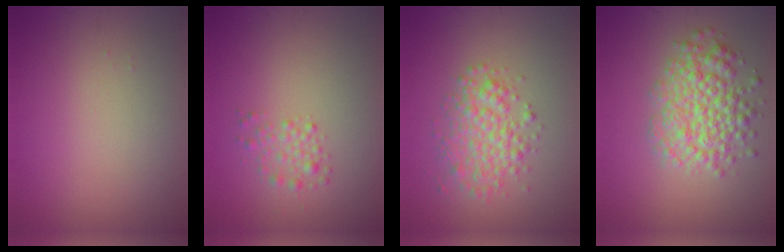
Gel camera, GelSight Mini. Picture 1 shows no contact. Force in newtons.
{"total": 1.5, "press": 1.5, "slide": 0.1}
{"total": 3.6, "press": 3.6, "slide": 0.1}
{"total": 5.1, "press": 5.1, "slide": 0.2}